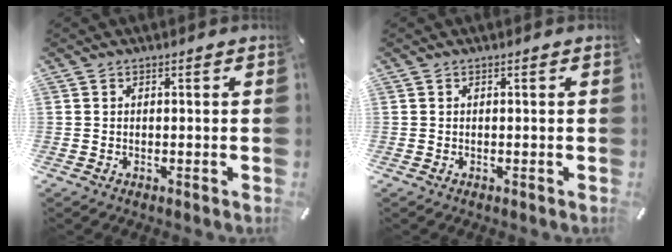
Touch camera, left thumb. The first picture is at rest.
{"total": 0.0}